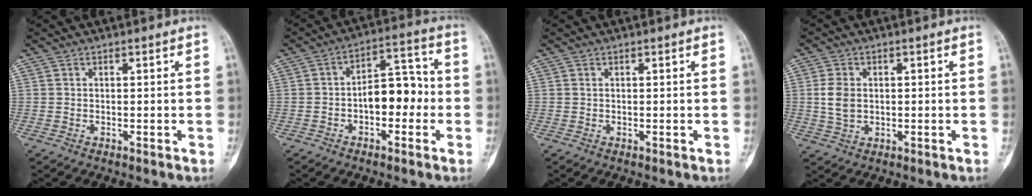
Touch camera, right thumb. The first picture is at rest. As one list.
[{"total": 9.4, "force": [-1.7, 5.5, 7.4], "torque": [-0.083, 0.040, -0.037]}, {"total": 0.0}, {"total": 4.9, "force": [0.3, 3.6, 3.4], "torque": [-0.064, 0.002, 0.008]}]